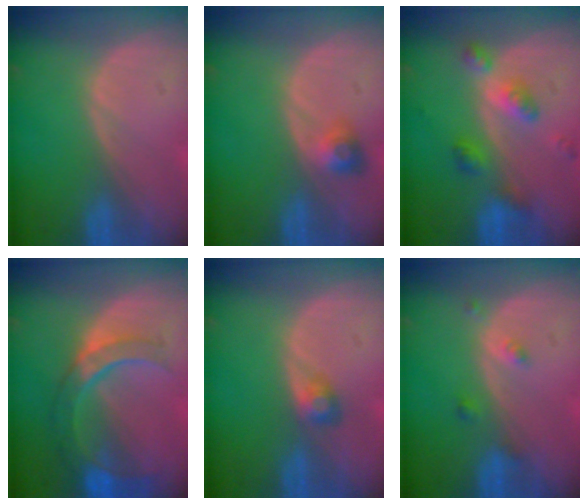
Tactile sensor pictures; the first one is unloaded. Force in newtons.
{"total": 2.9, "press": 2.7, "slide": 1.2}
{"total": 6.0, "press": 5.3, "slide": 2.8}
{"total": 8.9, "press": 7.8, "slide": 4.1}
{"total": 2.1, "press": 2.1, "slide": 0.2}
{"total": 1.8, "press": 1.8, "slide": 0.1}